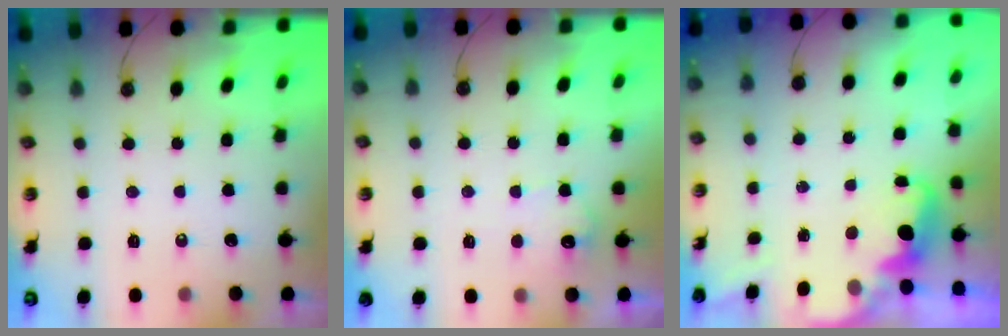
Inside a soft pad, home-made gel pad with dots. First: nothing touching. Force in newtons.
{"total": 7.0, "press": 6.9, "slide": 0.8}
{"total": 2.7, "press": 2.6, "slide": 0.5}